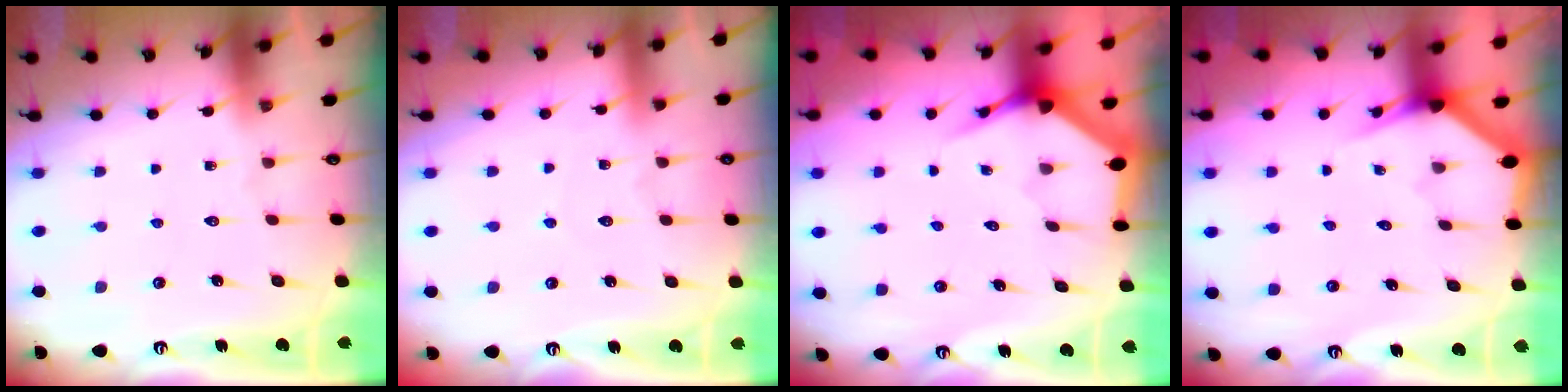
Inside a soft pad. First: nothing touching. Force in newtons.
{"total": 3.6, "press": 3.5, "slide": 0.5}
{"total": 3.8, "press": 3.8, "slide": 0.5}
{"total": 2.9, "press": 2.9, "slide": 0.1}